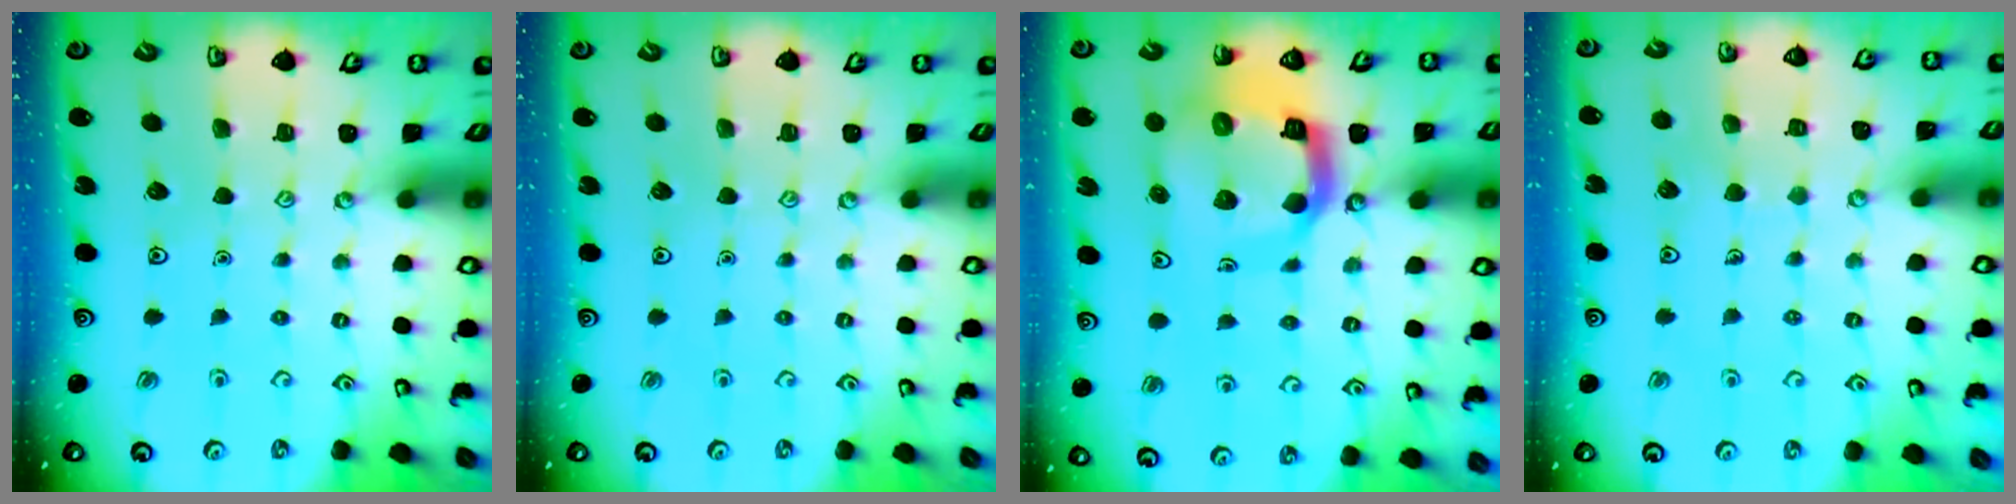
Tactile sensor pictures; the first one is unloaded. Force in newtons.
{"total": 0.0}
{"total": 16.1, "press": 15.9, "slide": 2.0}
{"total": 4.3, "press": 4.3, "slide": 0.2}